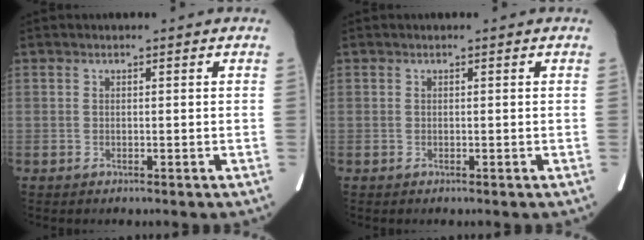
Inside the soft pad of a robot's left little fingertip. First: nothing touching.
{"total": 0.0}